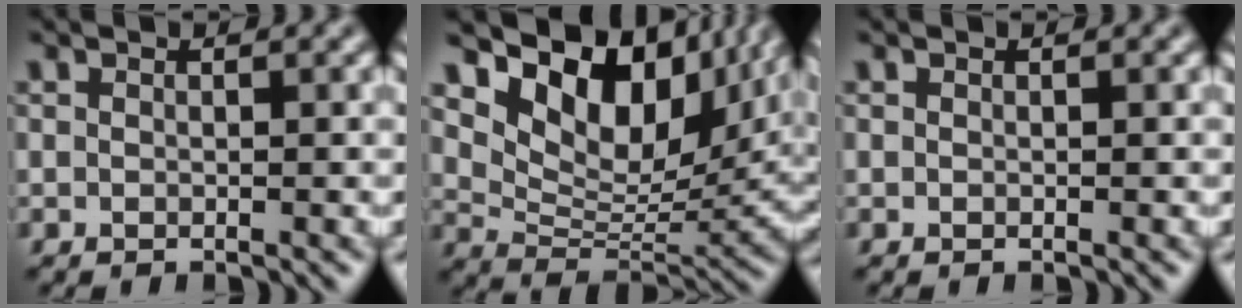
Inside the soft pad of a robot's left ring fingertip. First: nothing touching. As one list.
[{"total": 12.9, "force": [7.6, 6.8, 7.9], "torque": [-0.143, 0.004, 0.141]}, {"total": 0.0}]